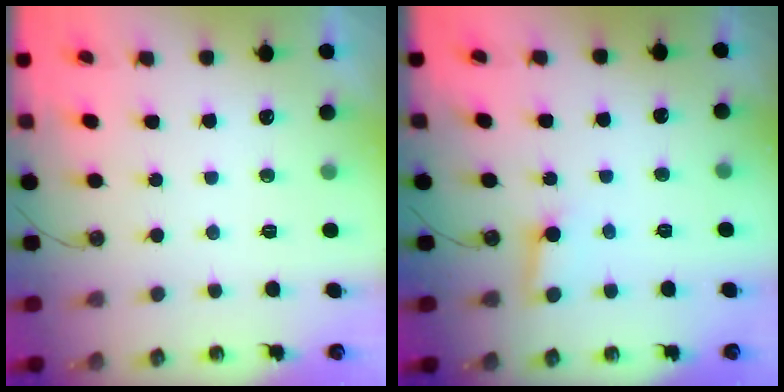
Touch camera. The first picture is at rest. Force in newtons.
{"total": 3.3, "press": 3.3, "slide": 0.2}